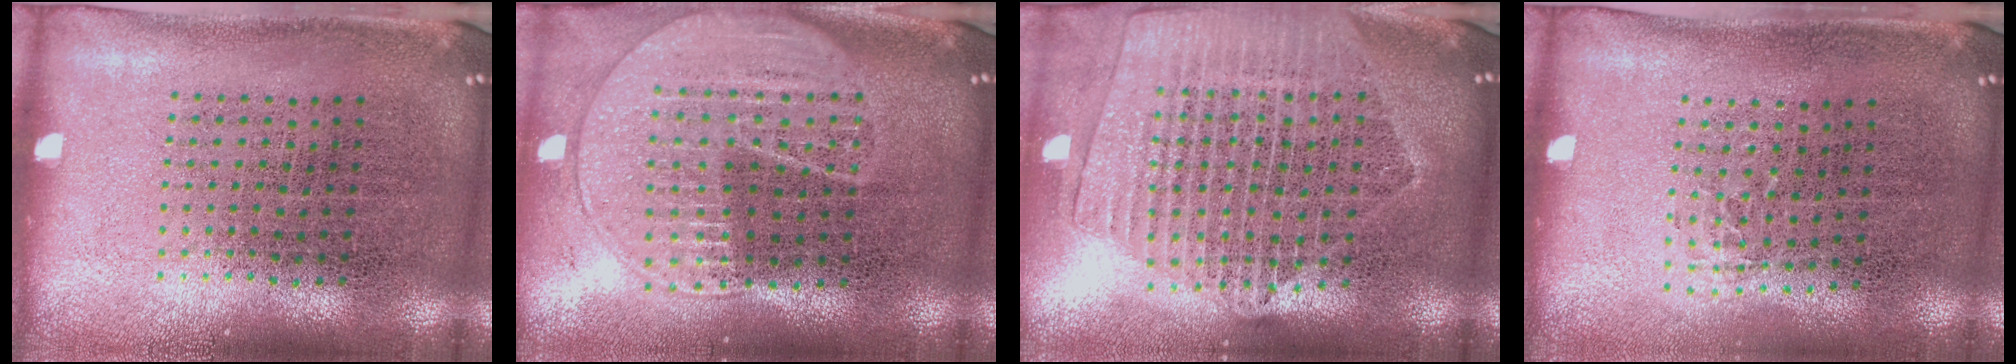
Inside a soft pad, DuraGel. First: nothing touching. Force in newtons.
{"total": 2.0, "press": 1.8, "slide": 1.0}
{"total": 2.3, "press": 2.1, "slide": 1.1}
{"total": 0.5, "press": 0.4, "slide": 0.3}